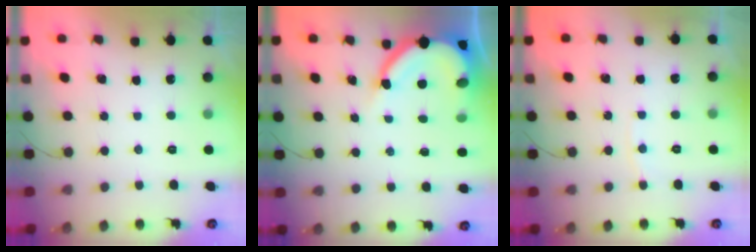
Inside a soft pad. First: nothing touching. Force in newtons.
{"total": 10.6, "press": 10.5, "slide": 1.2}
{"total": 2.2, "press": 2.2, "slide": 0.3}